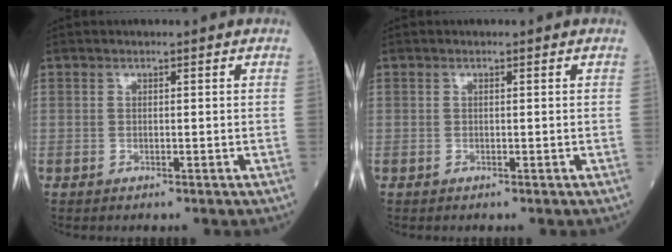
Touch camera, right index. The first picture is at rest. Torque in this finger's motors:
{"motor_torque": [-0.04, -0.02, 0.05, 0.01]}